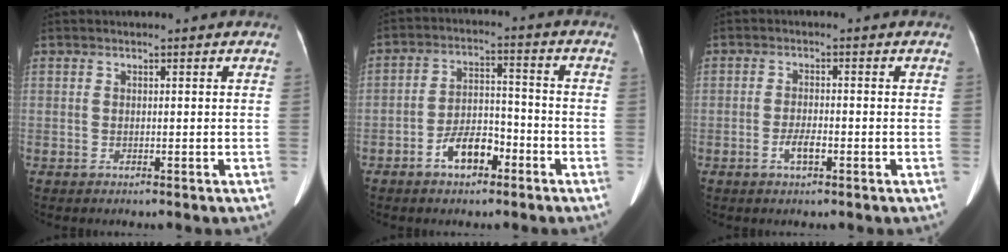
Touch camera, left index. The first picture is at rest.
{"total": 6.8, "force": [-3.9, 3.2, 4.6], "torque": [-0.092, 0.018, -0.067]}
{"total": 2.7, "force": [-1.3, 0.7, 2.2], "torque": [-0.045, 0.000, -0.022]}